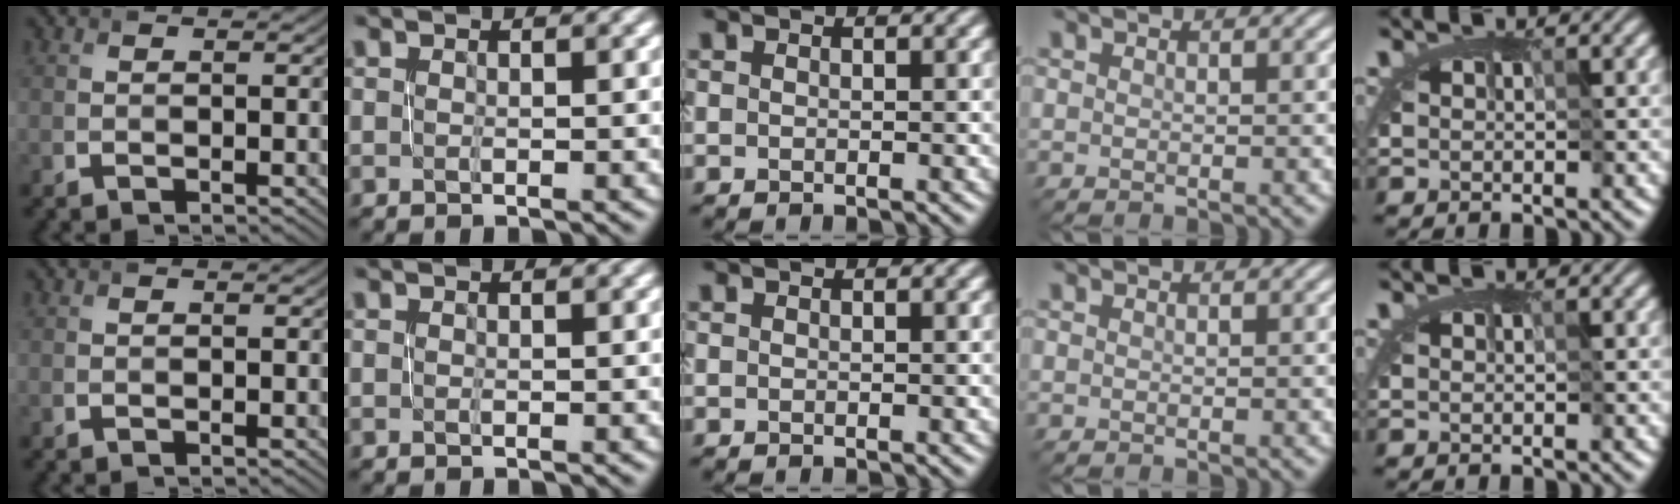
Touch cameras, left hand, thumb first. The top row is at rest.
{}